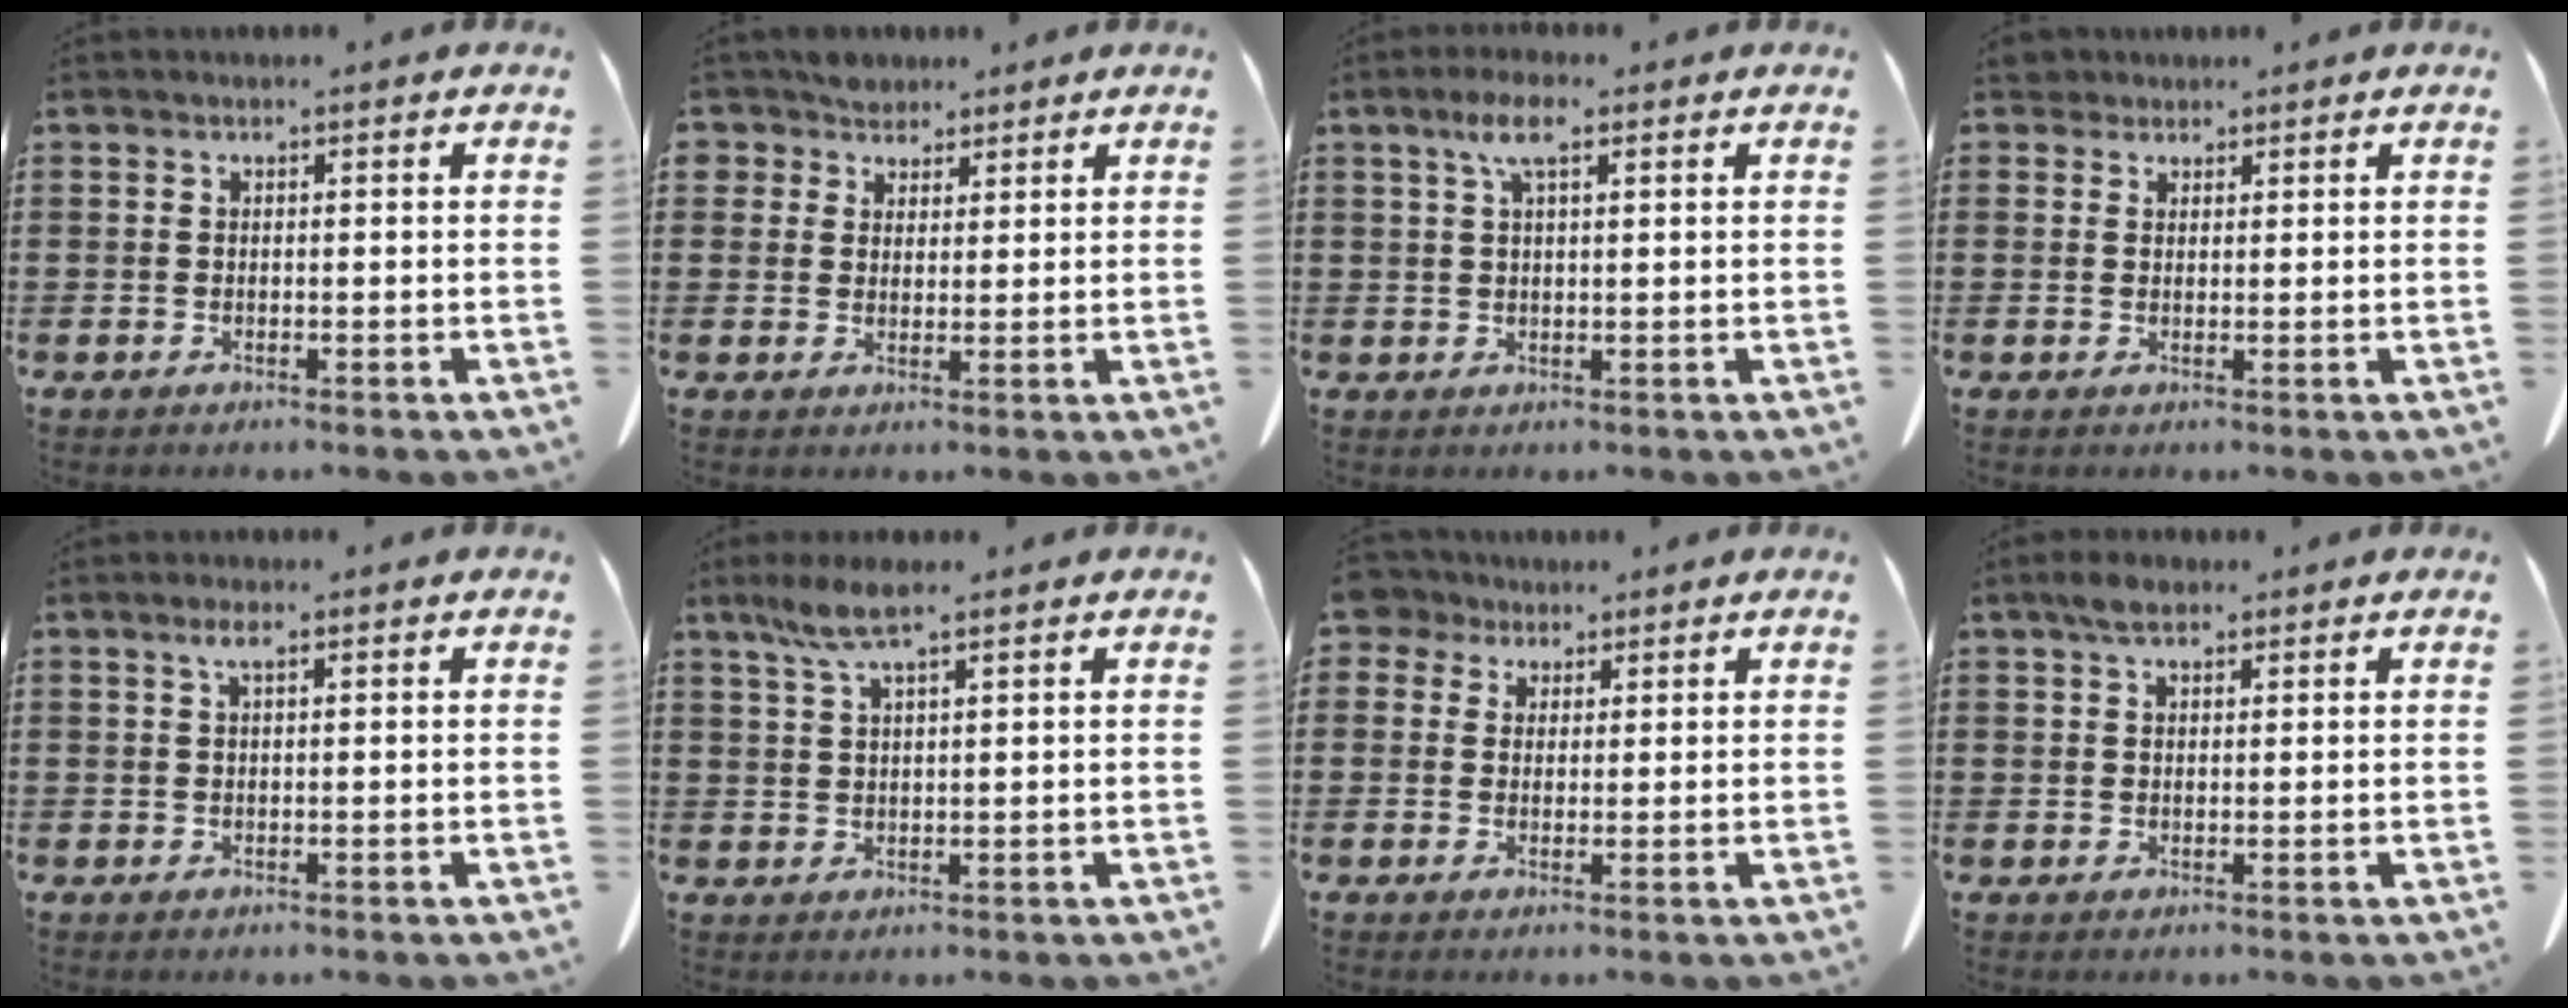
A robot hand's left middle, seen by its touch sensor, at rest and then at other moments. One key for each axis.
{"total": 3.8, "fx": 3.1, "fy": 2.2, "fz": 0.0, "tx": -0.018, "ty": 0.003, "tz": 0.057}
{"total": 5.0, "fx": 2.5, "fy": 1.4, "fz": 4.1, "tx": -0.087, "ty": 0.010, "tz": 0.042}
{"total": 2.1, "fx": 1.8, "fy": 1.0, "fz": 0.3, "tx": -0.012, "ty": 0.007, "tz": 0.035}
{"total": 2.0, "fx": 0.9, "fy": 0.5, "fz": 1.7, "tx": -0.036, "ty": 0.006, "tz": 0.014}
{"total": 4.9, "fx": 3.1, "fy": 0.8, "fz": 3.8, "tx": -0.088, "ty": 0.000, "tz": 0.053}
{"total": 3.6, "fx": 2.5, "fy": 2.4, "fz": 0.9, "tx": -0.025, "ty": 0.010, "tz": 0.045}
{"total": 2.9, "fx": 1.9, "fy": 1.2, "fz": 1.8, "tx": -0.032, "ty": 0.003, "tz": 0.034}